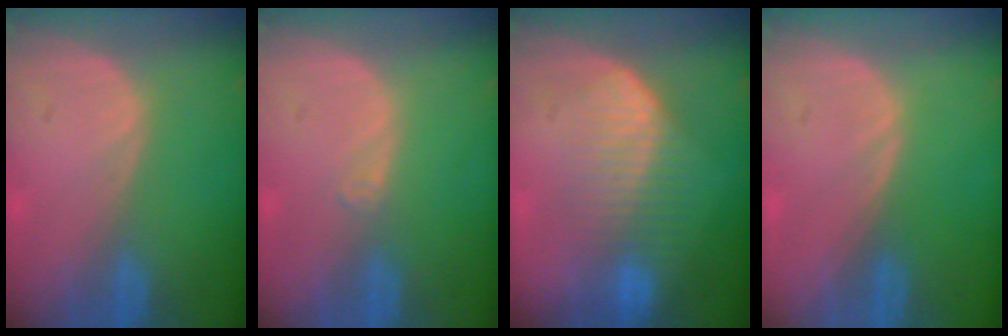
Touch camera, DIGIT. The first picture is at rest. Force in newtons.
{"total": 0.9, "press": 0.7, "slide": 0.6}
{"total": 7.1, "press": 6.9, "slide": 1.6}
{"total": 0.0}